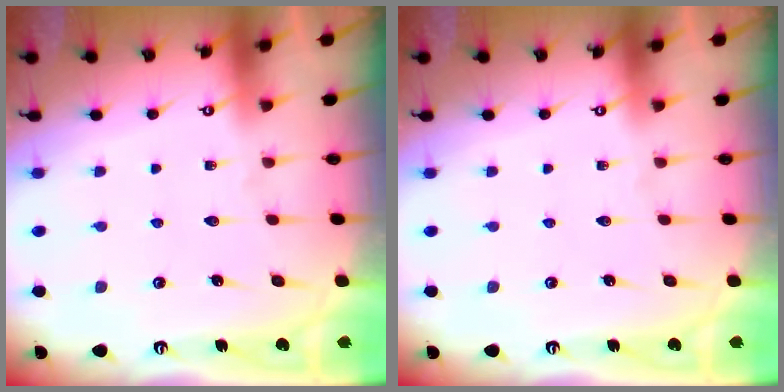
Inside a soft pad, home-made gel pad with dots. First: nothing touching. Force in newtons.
{"total": 0.0}